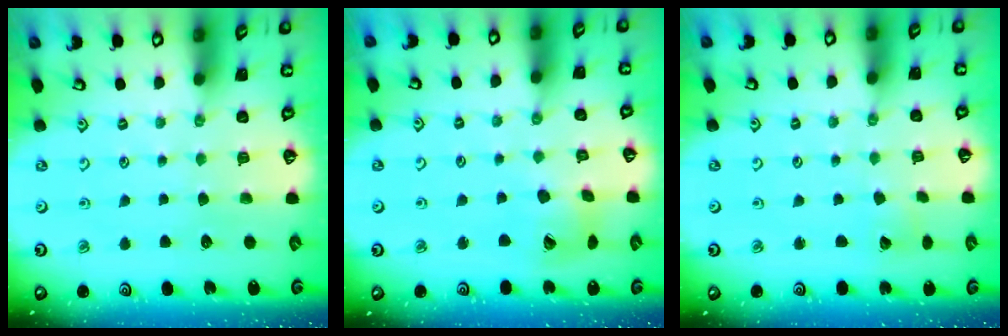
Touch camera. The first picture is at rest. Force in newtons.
{"total": 10.8, "press": 10.7, "slide": 1.4}
{"total": 2.4, "press": 2.4, "slide": 0.2}